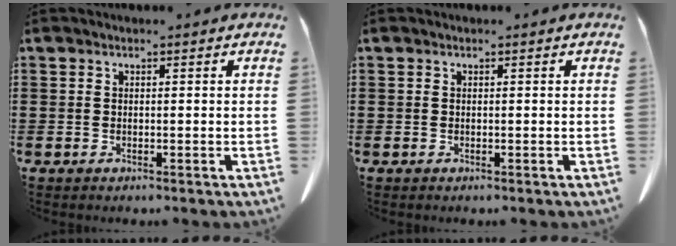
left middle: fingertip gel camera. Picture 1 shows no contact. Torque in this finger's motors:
{"motor_torque": [-0.03, 0.02, 0.00, 0.00]}